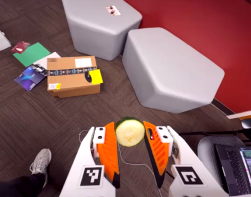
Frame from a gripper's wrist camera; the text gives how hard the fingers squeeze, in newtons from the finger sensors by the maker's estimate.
{"total": 9.9, "left": 10.0, "right": 9.8}